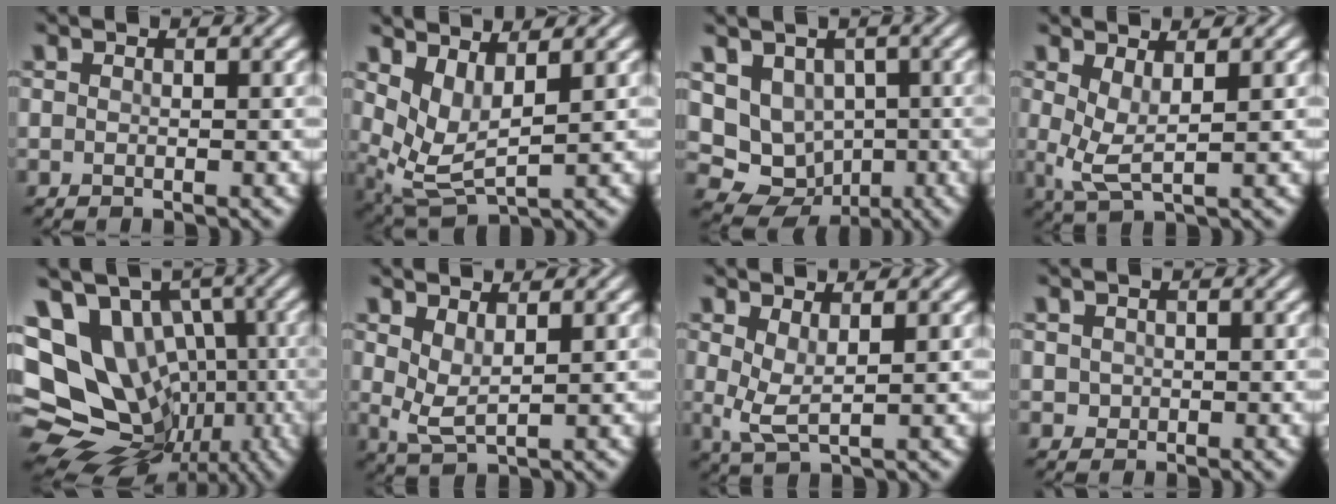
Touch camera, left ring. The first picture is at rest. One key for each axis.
{"total": 4.2, "fx": 1.7, "fy": 1.8, "fz": 3.4, "tx": -0.079, "ty": -0.015, "tz": 0.042}
{"total": 7.8, "fx": 0.6, "fy": 6.8, "fz": 3.8, "tx": -0.069, "ty": -0.007, "tz": 0.013}
{"total": 3.0, "fx": 1.0, "fy": 0.9, "fz": 2.6, "tx": -0.059, "ty": -0.009, "tz": 0.022}
{"total": 18.2, "fx": -1.6, "fy": 14.5, "fz": 10.8, "tx": -0.191, "ty": 0.034, "tz": -0.018}
{"total": 2.4, "fx": 1.3, "fy": 0.8, "fz": 2.0, "tx": -0.044, "ty": -0.009, "tz": 0.028}
{"total": 2.6, "fx": 0.9, "fy": 0.8, "fz": 2.3, "tx": -0.052, "ty": -0.008, "tz": 0.020}
{"total": 0.8, "fx": 0.1, "fy": 0.8, "fz": 0.2, "tx": 0.000, "ty": -0.003, "tz": 0.000}